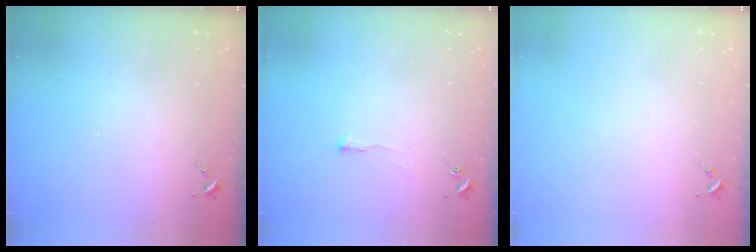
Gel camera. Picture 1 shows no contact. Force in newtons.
{"total": 2.5, "press": 2.5, "slide": 0.5}
{"total": 0.0}